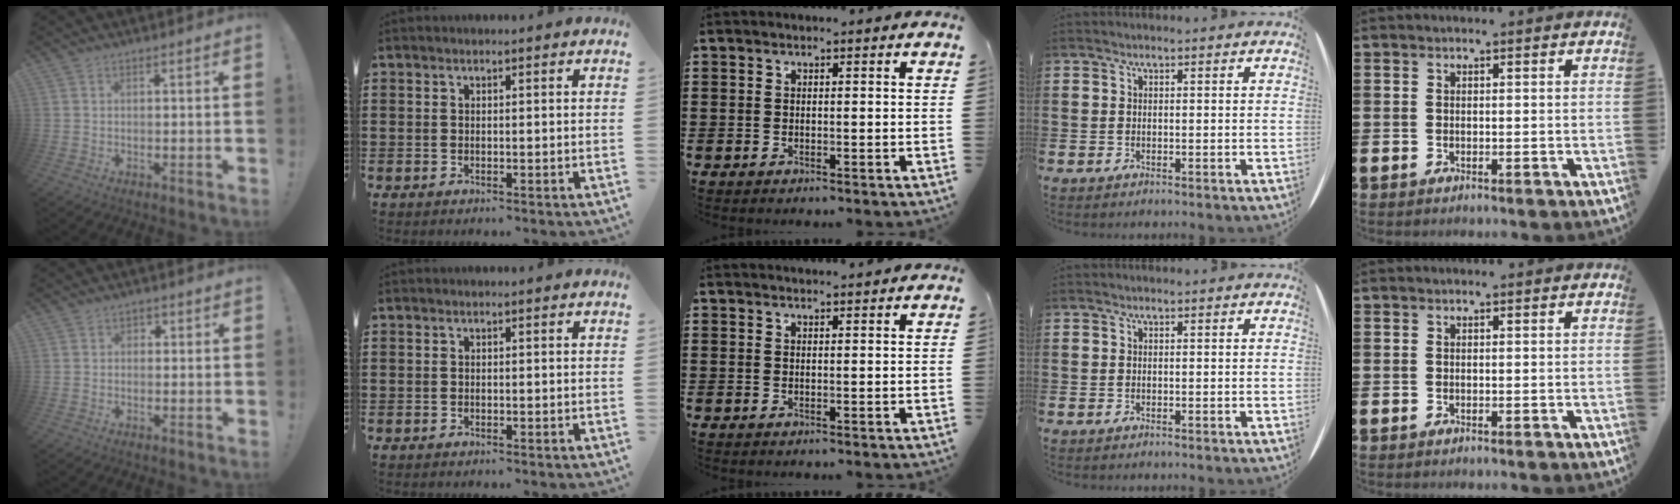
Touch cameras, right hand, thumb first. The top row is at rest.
{"thumb": {"total": 1.4, "force": [-0.7, 1.1, 0.4], "torque": [-0.002, 0.004, -0.015]}, "middle": {"total": 1.2, "force": [1.2, -0.1, 0.2], "torque": [0.002, -0.005, 0.021]}}